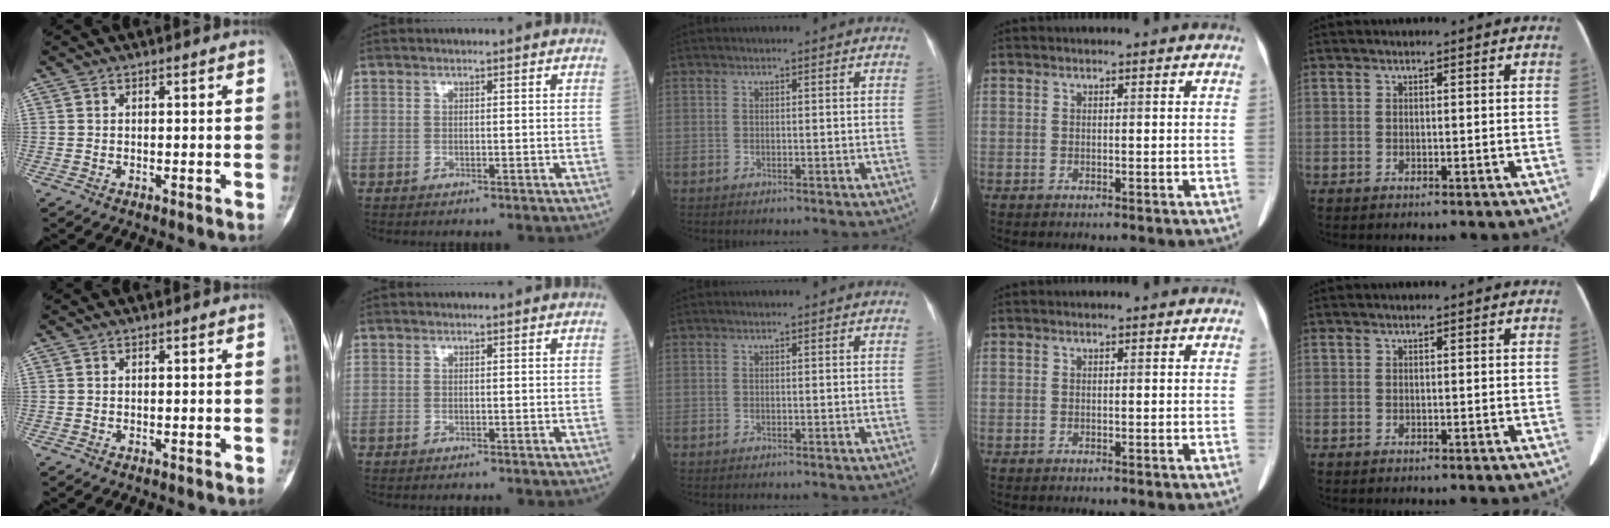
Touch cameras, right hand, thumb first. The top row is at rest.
{}